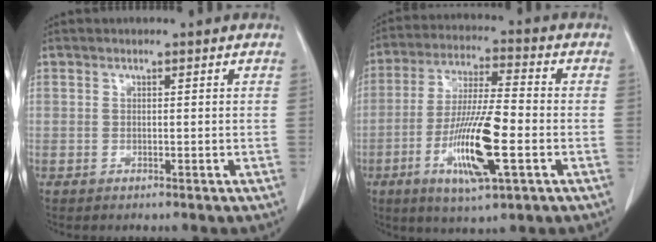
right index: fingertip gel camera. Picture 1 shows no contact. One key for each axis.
{"total": 13.7, "fx": -4.2, "fy": 1.9, "fz": 12.9, "tx": -0.247, "ty": -0.014, "tz": -0.076}